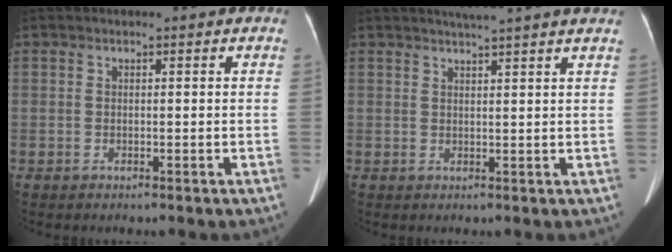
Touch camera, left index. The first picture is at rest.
{"total": 6.7, "force": [5.9, -1.0, 3.1], "torque": [-0.043, 0.017, 0.067]}